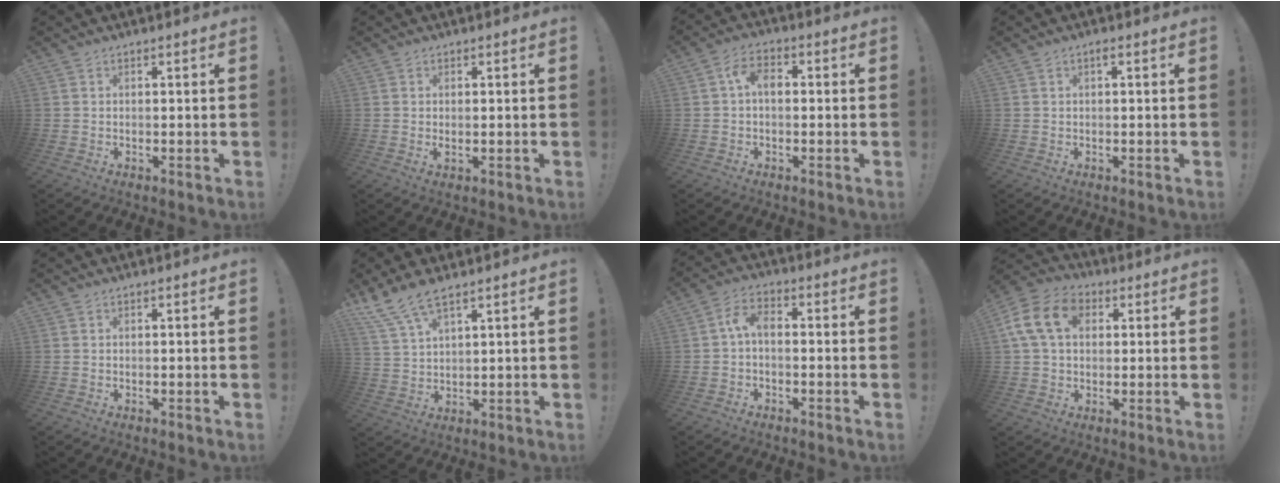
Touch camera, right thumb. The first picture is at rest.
{"total": 1.1, "force": [0.7, 0.2, 0.9], "torque": [-0.002, -0.007, 0.009]}
{"total": 5.7, "force": [0.6, 3.4, 4.6], "torque": [-0.092, 0.009, 0.011]}
{"total": 0.9, "force": [0.4, 0.3, 0.7], "torque": [-0.011, -0.001, 0.006]}
{"total": 0.0}
{"total": 7.8, "force": [6.1, 2.0, 4.4], "torque": [-0.100, -0.023, 0.118]}
{"total": 5.8, "force": [-0.4, 3.1, 4.9], "torque": [-0.103, 0.009, -0.010]}
{"total": 14.8, "force": [3.8, 11.0, 9.2], "torque": [-0.161, 0.006, 0.076]}